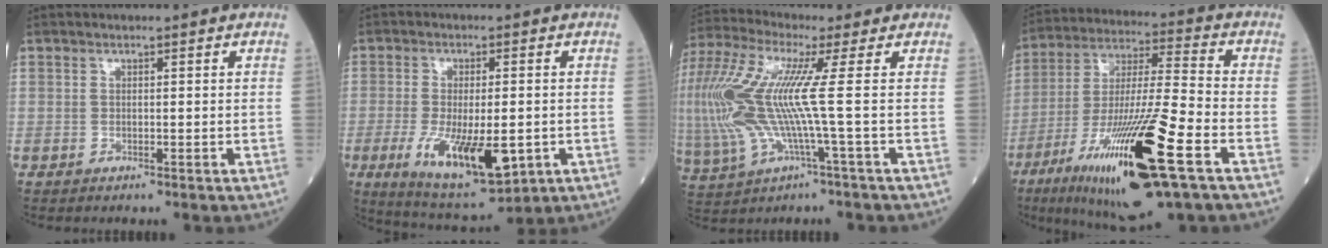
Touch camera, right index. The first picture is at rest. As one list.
[{"total": 13.2, "force": [-3.8, 4.1, 12.0], "torque": [-0.204, -0.030, -0.051]}, {"total": 16.7, "force": [0.5, 2.1, 16.6], "torque": [-0.400, 0.010, 0.004]}, {"total": 22.8, "force": [-10.5, 2.1, 20.2], "torque": [-0.376, -0.044, -0.182]}]